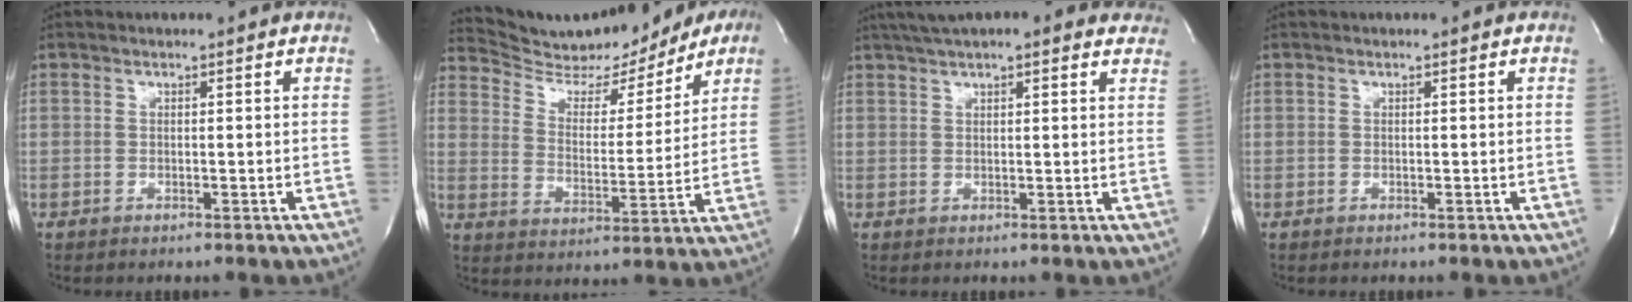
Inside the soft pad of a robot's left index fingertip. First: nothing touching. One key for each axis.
{"total": 16.2, "fx": 14.5, "fy": 4.9, "fz": 5.1, "tx": -0.072, "ty": 0.007, "tz": 0.210}
{"total": 13.3, "fx": 10.8, "fy": 3.1, "fz": 7.1, "tx": -0.104, "ty": 0.042, "tz": 0.141}
{"total": 0.0}